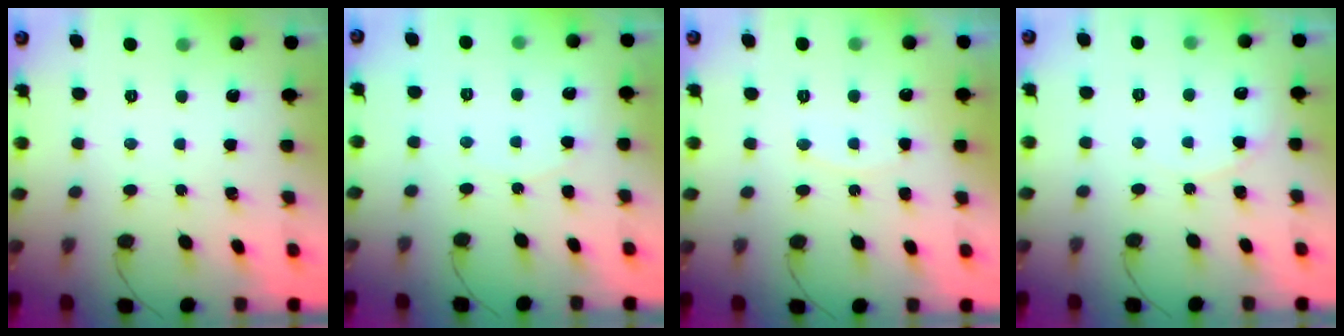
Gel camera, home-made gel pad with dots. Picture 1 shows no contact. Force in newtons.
{"total": 5.3, "press": 5.2, "slide": 0.5}
{"total": 3.9, "press": 3.8, "slide": 0.7}
{"total": 5.1, "press": 5.1, "slide": 0.3}